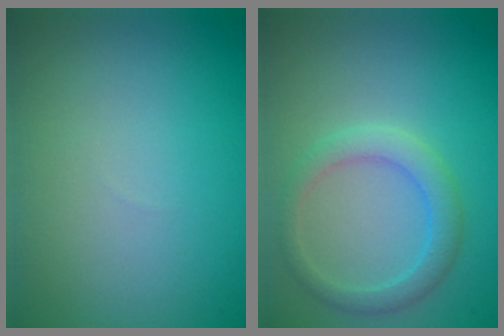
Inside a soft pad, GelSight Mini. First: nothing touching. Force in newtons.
{"total": 2.7, "press": 2.7, "slide": 0.0}